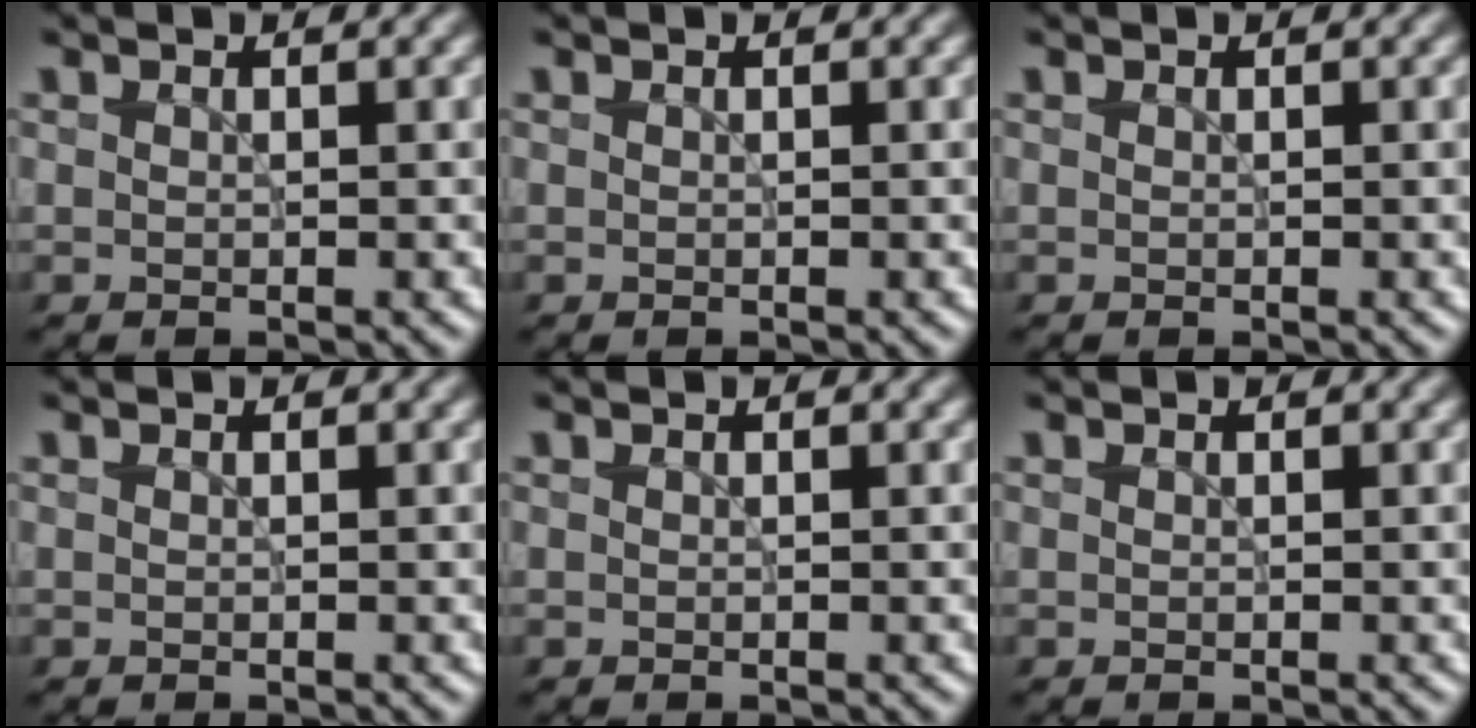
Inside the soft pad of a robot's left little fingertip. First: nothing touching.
{"total": 0.0}
{"total": 0.0}
{"total": 0.0}
{"total": 0.0}
{"total": 0.0}